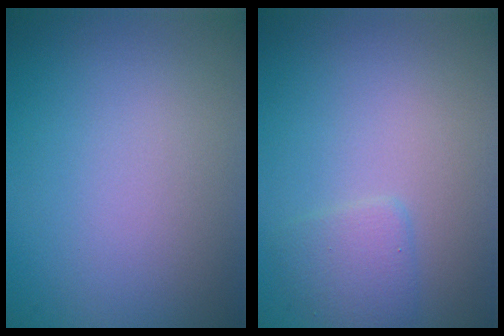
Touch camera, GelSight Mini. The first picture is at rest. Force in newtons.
{"total": 1.6, "press": 1.6, "slide": 0.0}